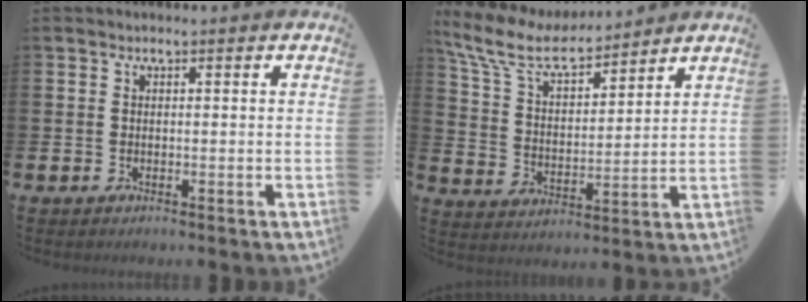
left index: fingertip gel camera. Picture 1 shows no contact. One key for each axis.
{"total": 8.7, "fx": 7.7, "fy": 2.6, "fz": 3.1, "tx": -0.096, "ty": -0.047, "tz": 0.138}